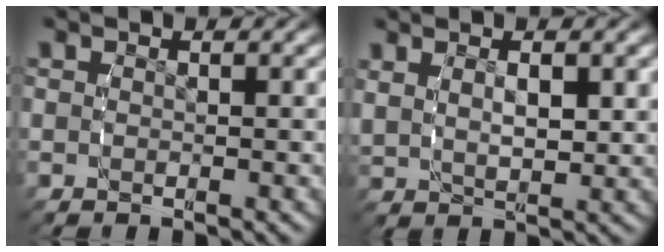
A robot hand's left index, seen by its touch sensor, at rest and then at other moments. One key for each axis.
{"total": 2.5, "fx": 1.3, "fy": 1.0, "fz": 1.9, "tx": -0.039, "ty": -0.004, "tz": 0.033}